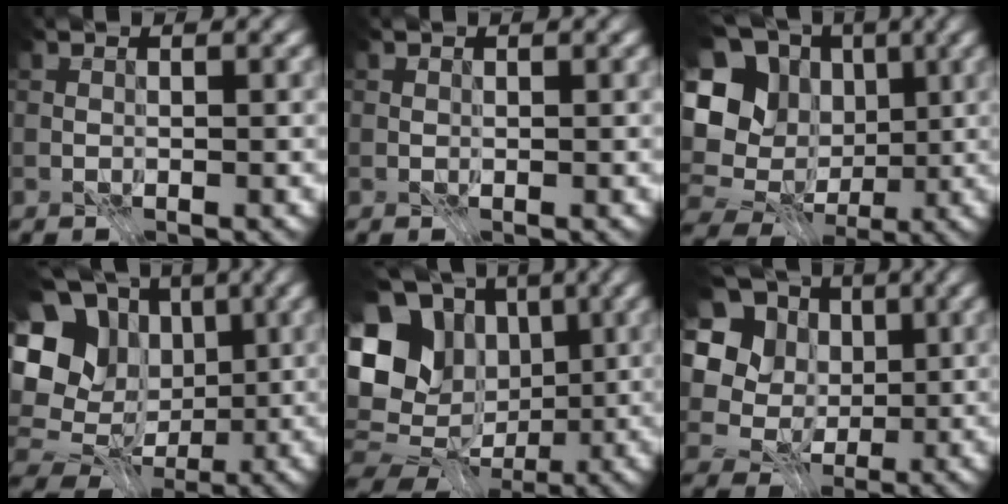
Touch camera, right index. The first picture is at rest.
{"total": 0.0}
{"total": 14.0, "force": [0.0, 11.8, 7.5], "torque": [-0.155, 0.021, -0.012]}
{"total": 14.6, "force": [0.7, 12.2, 8.1], "torque": [-0.169, 0.036, -0.001]}
{"total": 15.7, "force": [1.2, 12.8, 9.0], "torque": [-0.179, 0.024, 0.009]}
{"total": 14.5, "force": [2.3, 13.0, 5.9], "torque": [-0.176, 0.034, 0.027]}